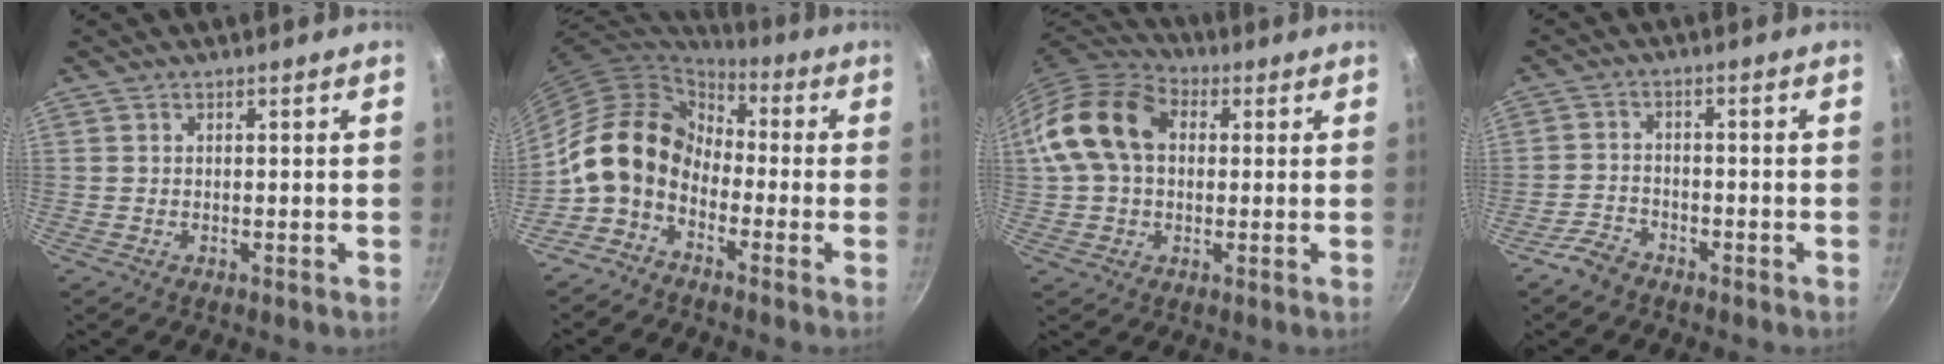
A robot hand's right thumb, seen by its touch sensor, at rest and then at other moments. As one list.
[{"total": 11.8, "force": [-2.5, 9.1, 7.2], "torque": [-0.101, 0.041, -0.069]}, {"total": 14.9, "force": [2.2, 10.8, 10.1], "torque": [-0.167, 0.027, 0.022]}, {"total": 4.2, "force": [-3.3, 2.2, 1.5], "torque": [-0.028, 0.031, -0.062]}]